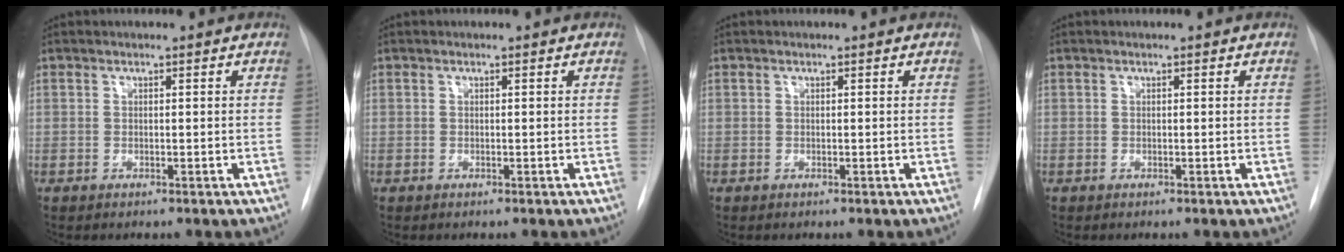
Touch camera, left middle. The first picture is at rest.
{"total": 0.0}
{"total": 0.0}
{"total": 0.0}